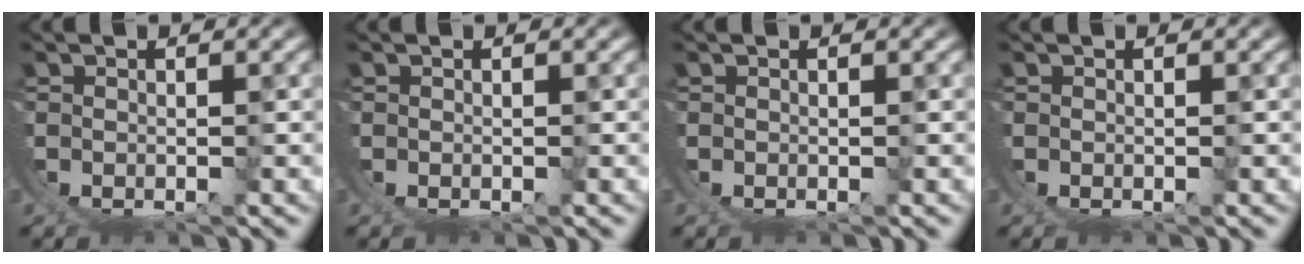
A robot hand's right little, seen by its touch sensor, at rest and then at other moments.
{"total": 0.0}
{"total": 0.0}
{"total": 0.0}